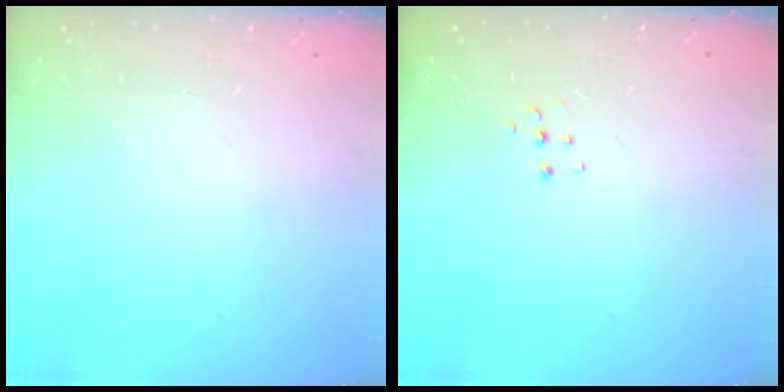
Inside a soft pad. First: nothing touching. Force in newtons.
{"total": 4.7, "press": 4.7, "slide": 0.4}